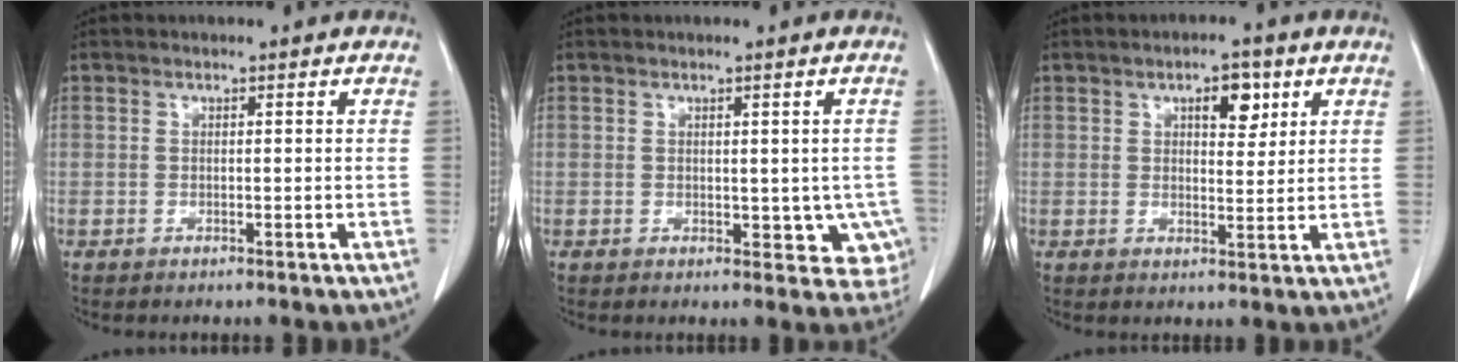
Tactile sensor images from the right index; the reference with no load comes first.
{"total": 5.4, "force": [-0.2, 3.4, 4.3], "torque": [-0.017, -0.003, 0.003]}
{"total": 5.0, "force": [2.4, 2.2, 3.8], "torque": [-0.052, 0.003, 0.035]}